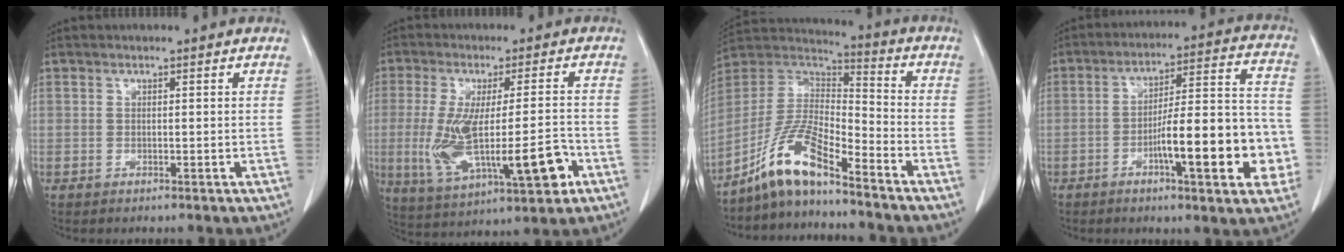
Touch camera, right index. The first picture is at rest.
{"total": 15.3, "force": [-3.7, 3.4, 14.5], "torque": [-0.267, -0.010, -0.045]}
{"total": 11.3, "force": [-8.4, 1.6, 7.3], "torque": [-0.162, 0.014, -0.160]}
{"total": 16.4, "force": [-5.0, 3.1, 15.3], "torque": [-0.214, 0.025, -0.069]}